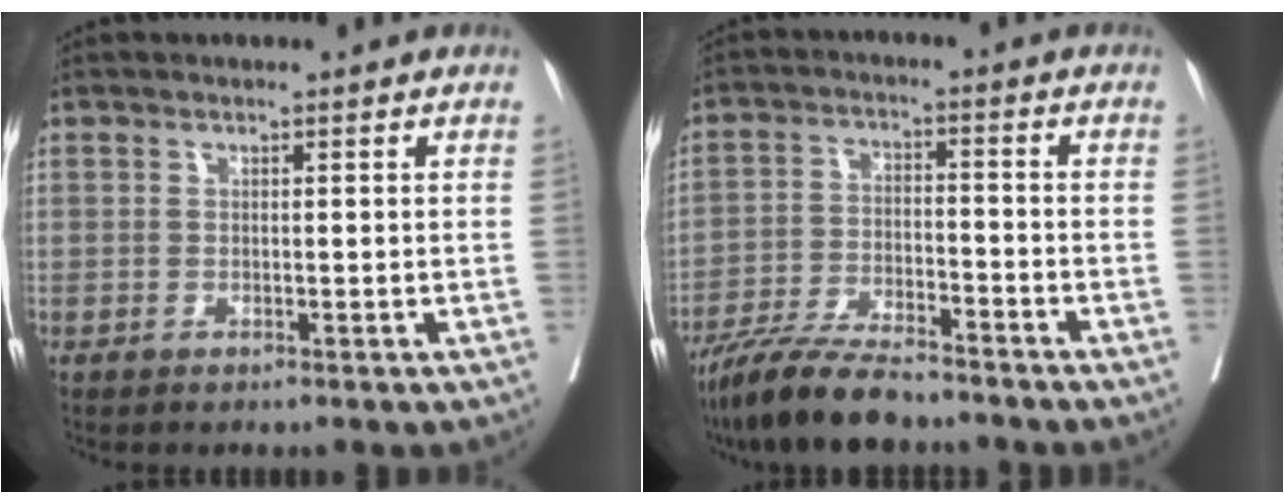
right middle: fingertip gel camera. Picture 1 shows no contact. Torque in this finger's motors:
{"motor_torque": [1.00, -1.14, 0.11, 0.03]}